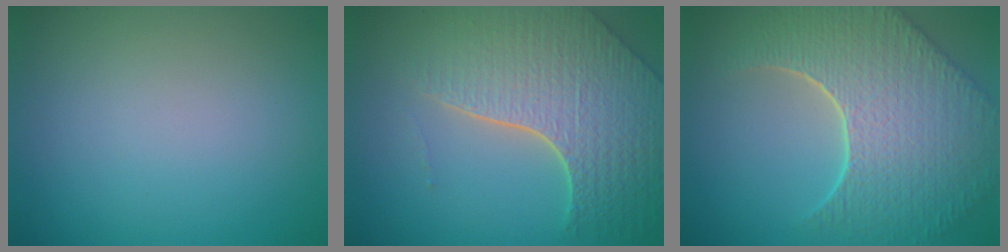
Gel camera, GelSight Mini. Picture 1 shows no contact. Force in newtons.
{"total": 8.1, "press": 5.7, "slide": 5.7}
{"total": 9.4, "press": 6.6, "slide": 6.7}